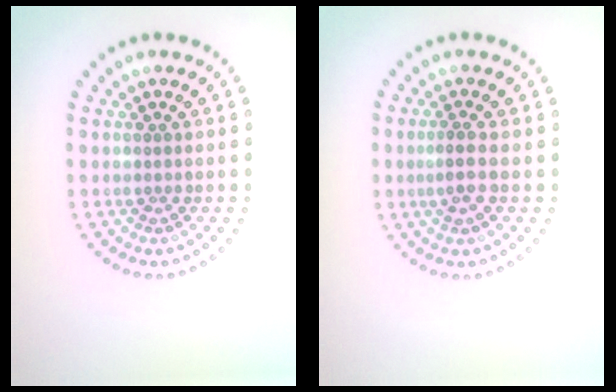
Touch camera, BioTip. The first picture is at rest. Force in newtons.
{"total": 1.7, "press": 1.4, "slide": 0.9}